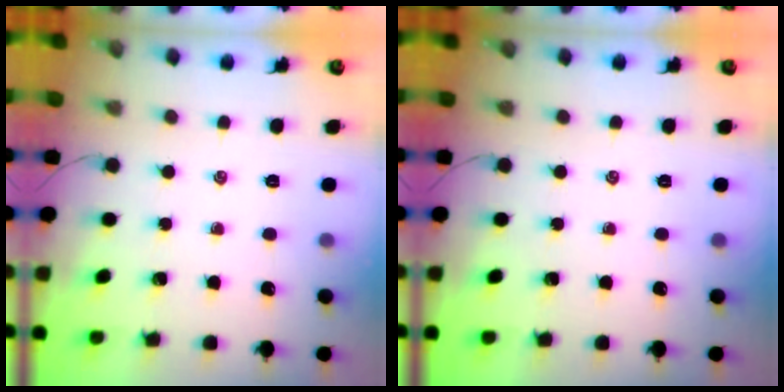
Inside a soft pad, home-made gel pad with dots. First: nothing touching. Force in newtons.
{"total": 0.0}